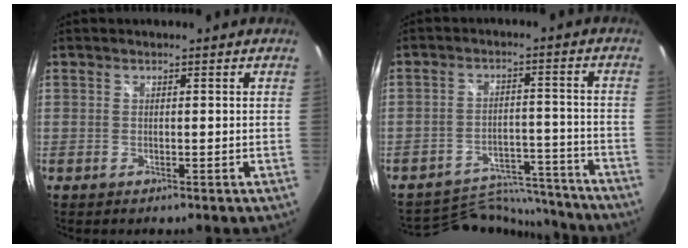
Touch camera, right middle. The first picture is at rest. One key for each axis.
{"total": 14.6, "fx": -14.0, "fy": 3.4, "fz": 2.0, "tx": -0.047, "ty": 0.023, "tz": -0.196}